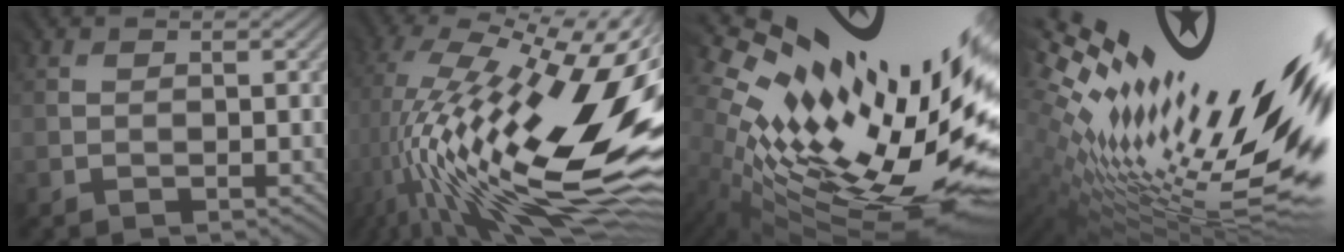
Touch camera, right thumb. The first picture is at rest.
{"total": 20.1, "force": [0.3, 6.0, 19.1], "torque": [-0.335, -0.008, -0.011]}
{"total": 19.4, "force": [3.1, 8.1, 17.3], "torque": [-0.301, -0.043, 0.063]}
{"total": 20.9, "force": [6.6, 7.8, 18.2], "torque": [-0.295, -0.016, 0.130]}